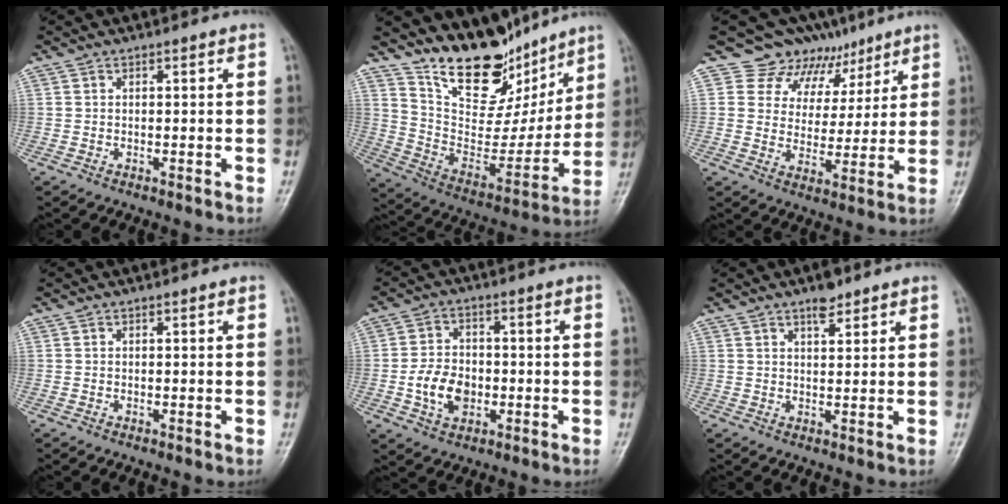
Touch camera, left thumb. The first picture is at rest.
{"total": 18.7, "force": [14.8, 8.4, 7.9], "torque": [-0.066, -0.085, 0.259]}
{"total": 10.6, "force": [7.6, 7.2, 1.4], "torque": [0.019, -0.040, 0.112]}
{"total": 0.0}
{"total": 8.2, "force": [-1.7, 6.1, 5.3], "torque": [-0.079, 0.010, -0.031]}
{"total": 3.4, "force": [2.5, 1.2, 2.0], "torque": [-0.023, -0.015, 0.038]}